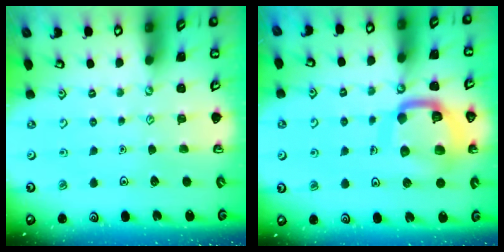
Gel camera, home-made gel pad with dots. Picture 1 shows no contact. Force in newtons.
{"total": 14.9, "press": 14.8, "slide": 1.5}